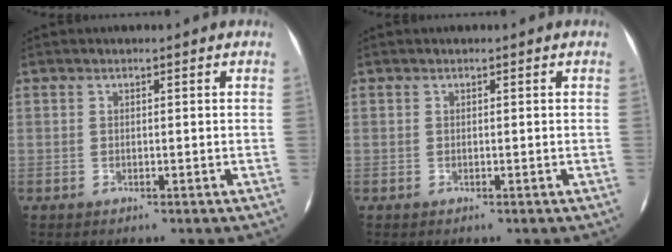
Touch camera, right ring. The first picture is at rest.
{"total": 0.0}